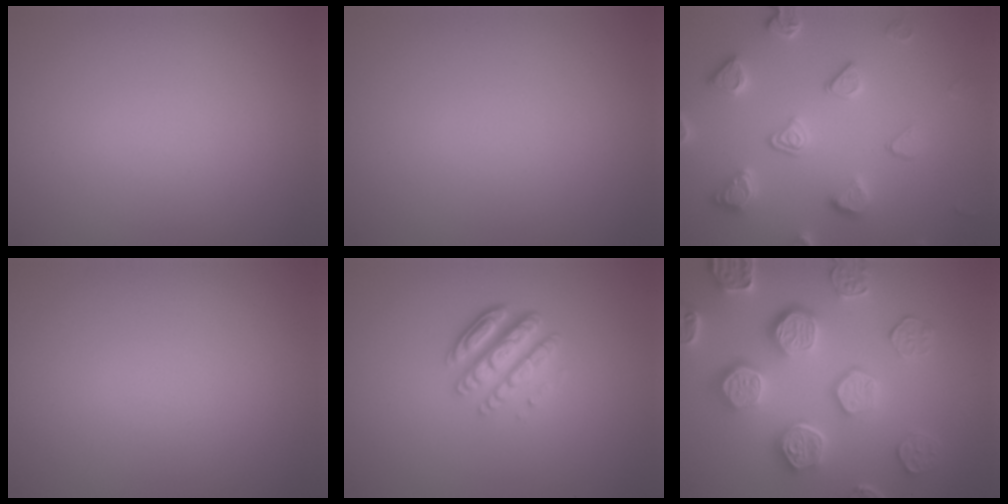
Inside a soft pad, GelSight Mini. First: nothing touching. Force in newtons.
{"total": 0.0}
{"total": 4.1, "press": 4.1, "slide": 0.4}
{"total": 0.0}
{"total": 4.7, "press": 3.4, "slide": 3.3}
{"total": 7.3, "press": 6.1, "slide": 4.0}